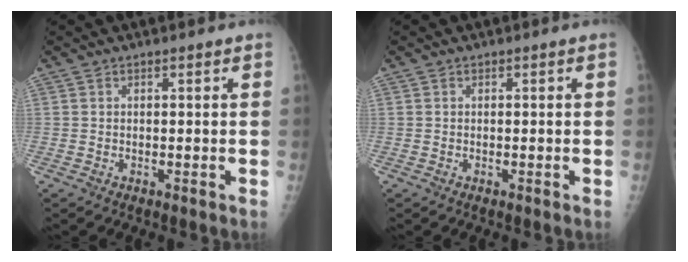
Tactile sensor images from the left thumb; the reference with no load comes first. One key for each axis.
{"total": 0.0}